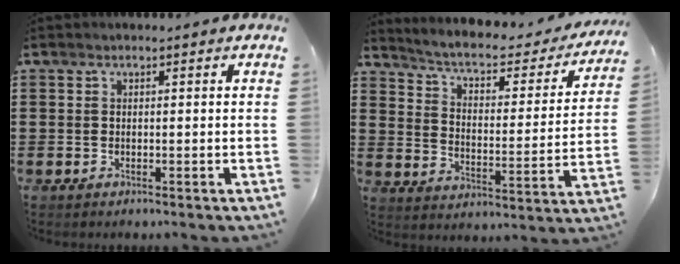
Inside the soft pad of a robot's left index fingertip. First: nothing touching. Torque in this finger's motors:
{"motor_torque": [1.51, -0.63, 0.16, 0.04]}